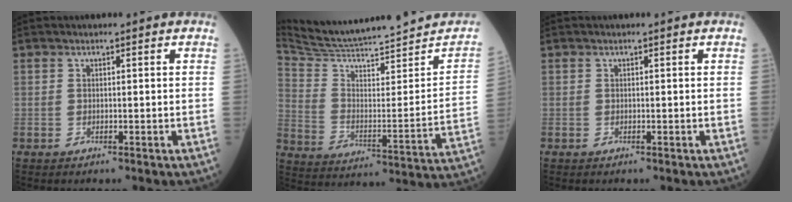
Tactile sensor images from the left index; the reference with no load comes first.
{"total": 20.8, "force": [19.8, 1.4, 6.3], "torque": [-0.108, -0.050, 0.297]}
{"total": 0.0}